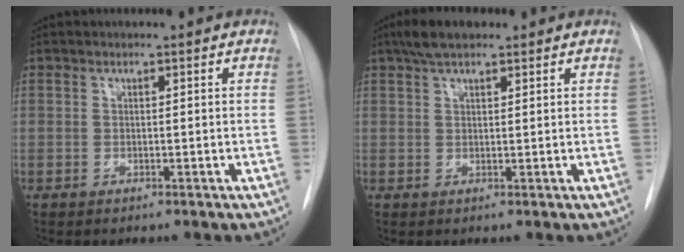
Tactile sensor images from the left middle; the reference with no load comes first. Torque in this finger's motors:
{"motor_torque": [0.37, -0.12, 0.13, -0.02]}